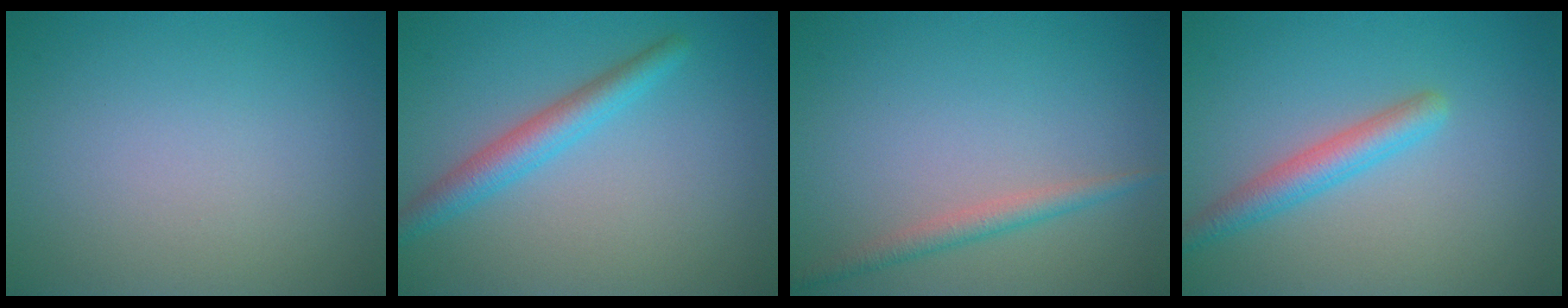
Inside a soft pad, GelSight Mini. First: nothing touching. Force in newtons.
{"total": 3.1, "press": 3.1, "slide": 0.1}
{"total": 1.8, "press": 1.8, "slide": 0.1}
{"total": 2.9, "press": 2.9, "slide": 0.1}